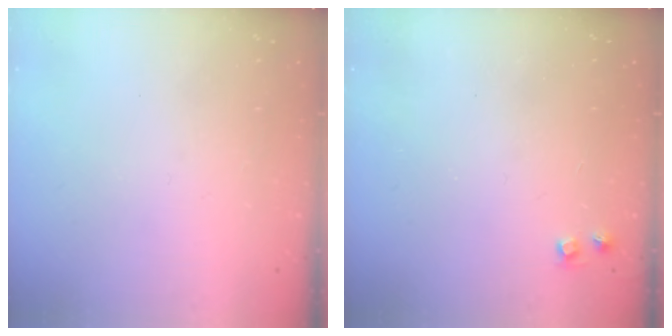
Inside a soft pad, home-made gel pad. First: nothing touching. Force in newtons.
{"total": 3.6, "press": 3.6, "slide": 0.6}